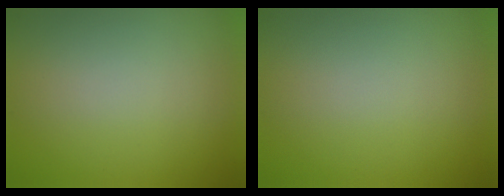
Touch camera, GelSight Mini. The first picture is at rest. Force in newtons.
{"total": 0.0}